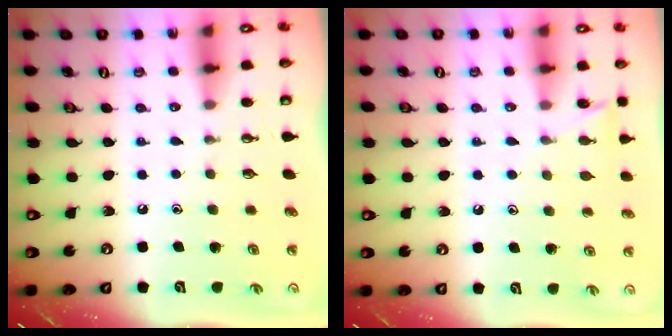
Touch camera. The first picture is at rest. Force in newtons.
{"total": 6.3, "press": 6.3, "slide": 0.7}